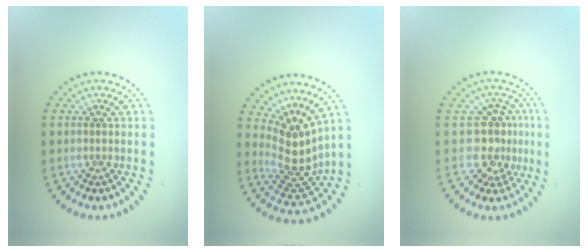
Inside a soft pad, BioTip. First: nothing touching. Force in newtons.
{"total": 4.2, "press": 3.0, "slide": 3.0}
{"total": 3.3, "press": 2.5, "slide": 2.1}